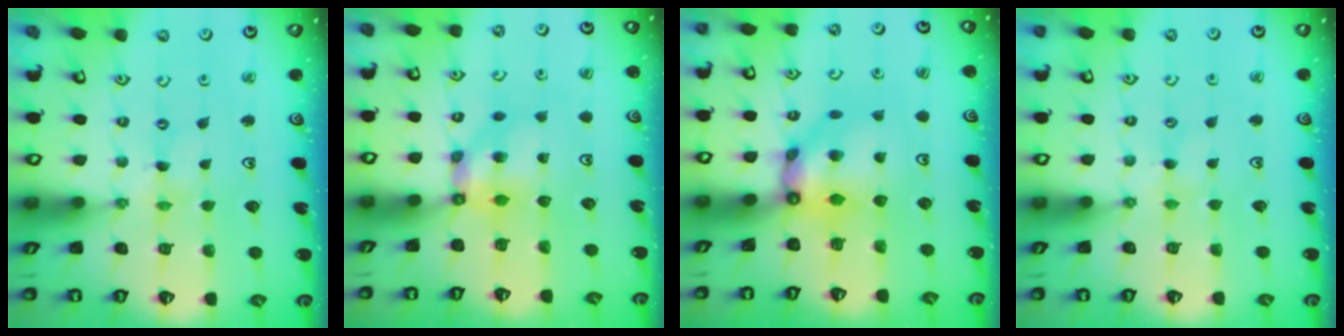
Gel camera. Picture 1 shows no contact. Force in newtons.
{"total": 6.5, "press": 6.5, "slide": 0.2}
{"total": 9.7, "press": 9.6, "slide": 1.0}
{"total": 1.7, "press": 1.6, "slide": 0.3}